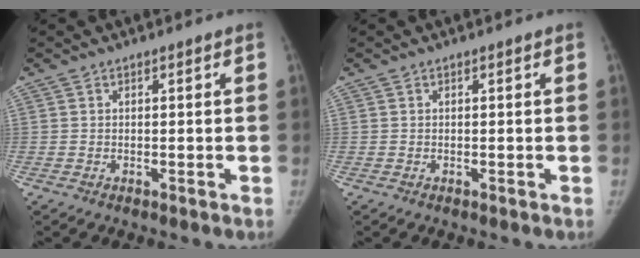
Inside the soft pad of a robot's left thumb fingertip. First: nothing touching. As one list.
[{"total": 0.0}]